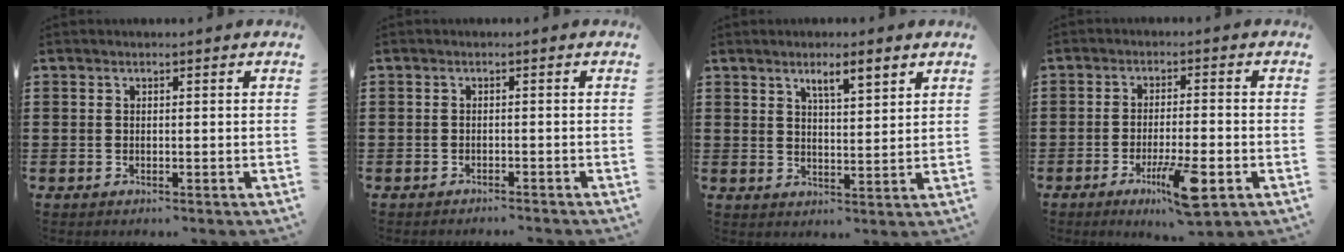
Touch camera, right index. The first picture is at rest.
{"total": 1.1, "force": [-1.1, 0.0, 0.0], "torque": [-0.003, 0.001, -0.024]}
{"total": 3.8, "force": [2.5, 0.7, 2.8], "torque": [-0.052, 0.001, 0.040]}
{"total": 8.2, "force": [-3.7, 1.2, 7.2], "torque": [-0.139, -0.014, -0.064]}